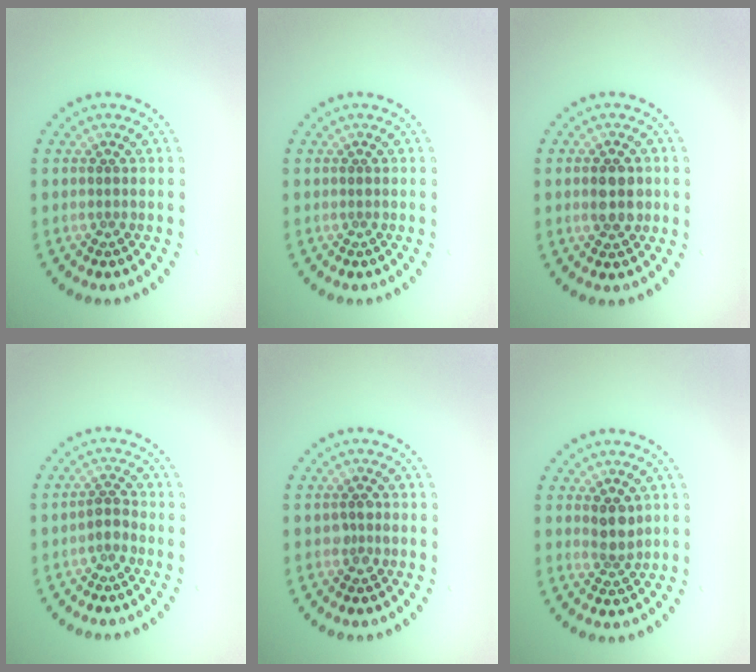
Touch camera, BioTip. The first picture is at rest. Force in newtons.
{"total": 0.0}
{"total": 2.9, "press": 2.9, "slide": 0.0}
{"total": 1.6, "press": 1.2, "slide": 1.0}
{"total": 1.0, "press": 0.9, "slide": 0.3}
{"total": 2.3, "press": 2.0, "slide": 1.0}